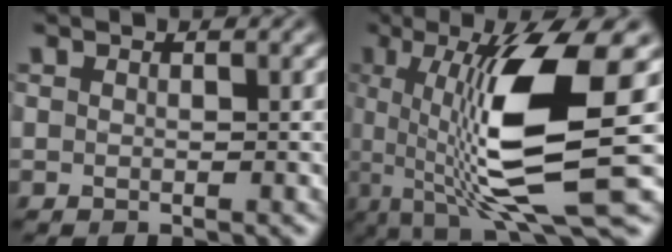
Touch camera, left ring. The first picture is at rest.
{"total": 12.0, "force": [-0.1, 2.8, 11.7], "torque": [-0.187, -0.006, -0.002]}